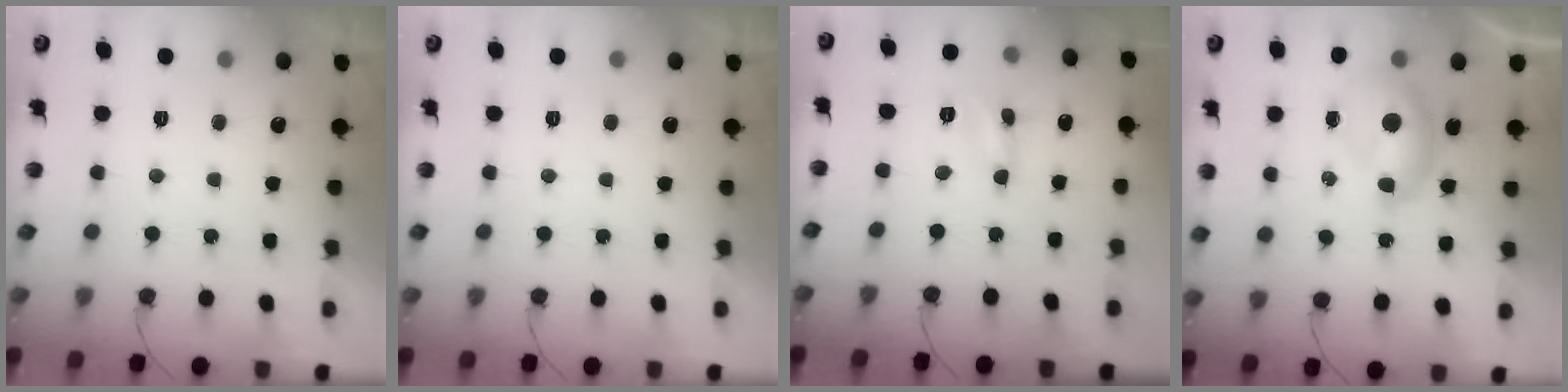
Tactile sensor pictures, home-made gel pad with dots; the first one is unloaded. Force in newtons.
{"total": 0.0}
{"total": 1.6, "press": 1.6, "slide": 0.1}
{"total": 8.1, "press": 8.0, "slide": 1.3}